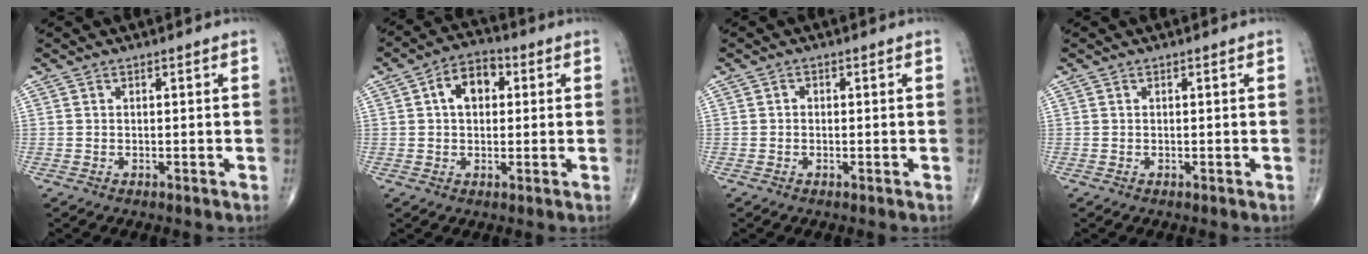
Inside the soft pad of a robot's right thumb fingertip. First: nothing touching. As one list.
[{"total": 7.3, "force": [1.6, 4.9, 5.2], "torque": [-0.070, 0.014, 0.017]}, {"total": 0.7, "force": [-0.2, 0.6, 0.2], "torque": [0.001, 0.002, -0.007]}, {"total": 0.0}]